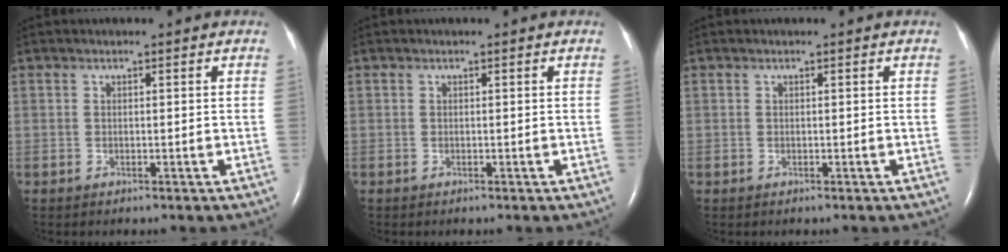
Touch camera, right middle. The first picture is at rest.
{"total": 0.0}
{"total": 0.0}